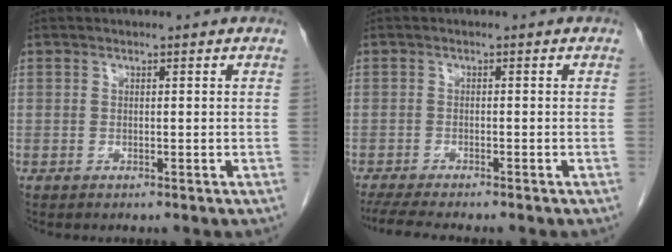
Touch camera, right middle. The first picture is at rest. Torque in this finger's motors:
{"motor_torque": [0.31, -0.18, 0.03, 0.02]}